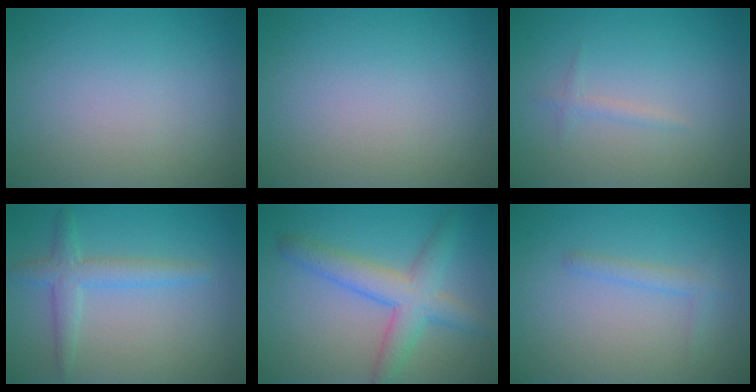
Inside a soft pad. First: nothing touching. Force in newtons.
{"total": 0.0}
{"total": 0.9, "press": 0.9, "slide": 0.0}
{"total": 2.8, "press": 2.8, "slide": 0.1}
{"total": 4.9, "press": 4.9, "slide": 0.1}
{"total": 1.3, "press": 1.3, "slide": 0.0}